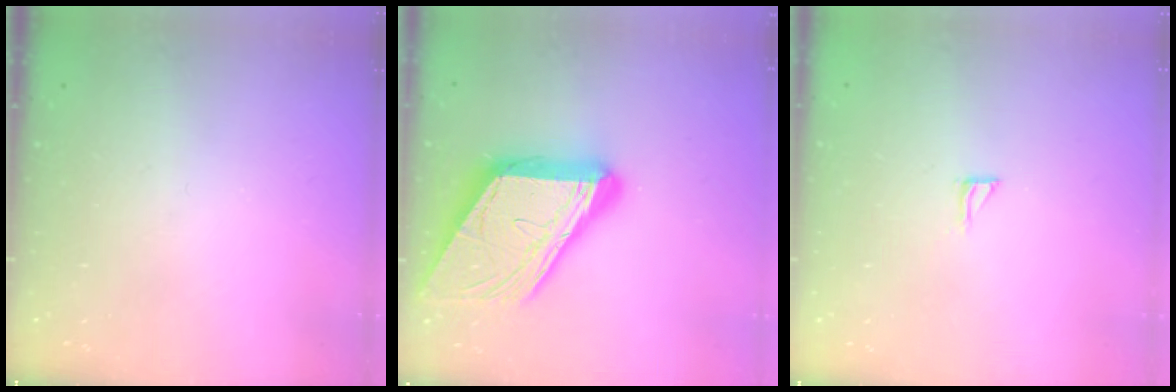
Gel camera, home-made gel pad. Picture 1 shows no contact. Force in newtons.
{"total": 22.4, "press": 22.2, "slide": 2.6}
{"total": 3.6, "press": 3.6, "slide": 0.4}